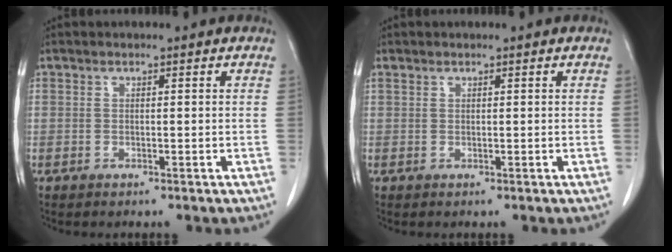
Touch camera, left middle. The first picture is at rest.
{"total": 0.5, "force": [0.5, 0.2, 0.1], "torque": [-0.011, 0.012, 0.013]}